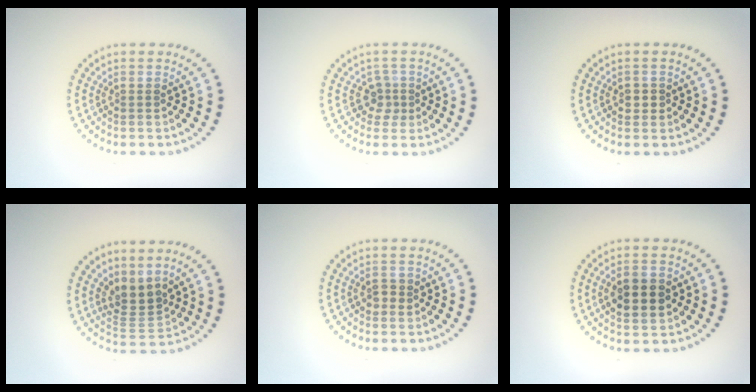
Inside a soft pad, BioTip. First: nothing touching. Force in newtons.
{"total": 1.7, "press": 1.3, "slide": 1.2}
{"total": 1.1, "press": 1.1, "slide": 0.4}
{"total": 2.8, "press": 2.0, "slide": 1.9}
{"total": 1.2, "press": 1.2, "slide": 0.2}
{"total": 3.5, "press": 3.5, "slide": 0.3}